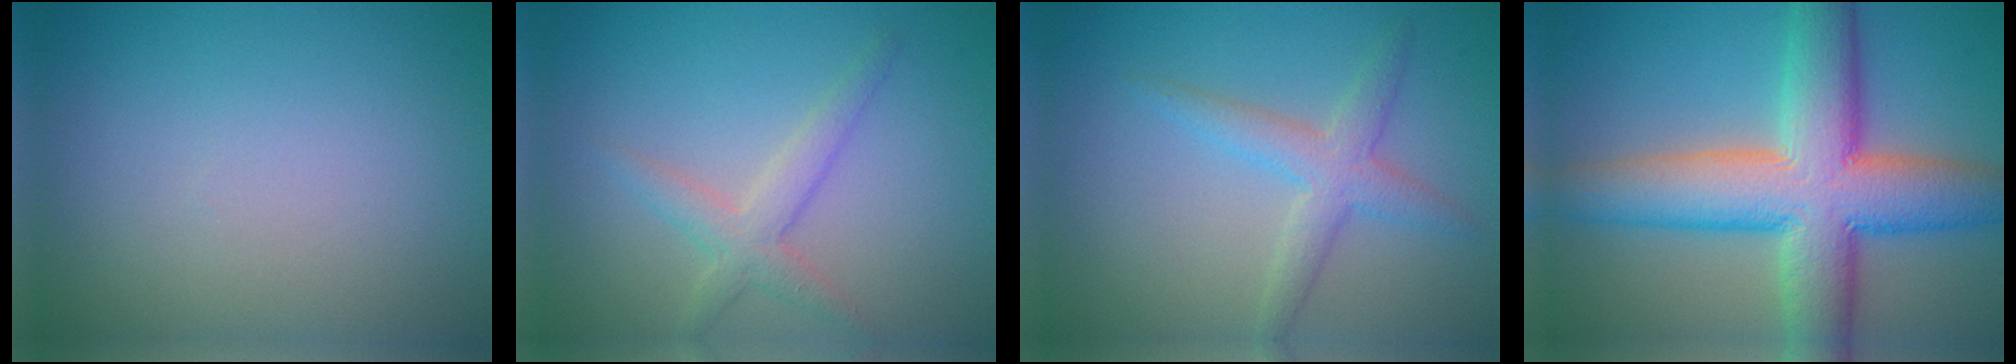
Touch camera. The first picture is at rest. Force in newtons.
{"total": 2.5, "press": 2.5, "slide": 0.2}
{"total": 2.9, "press": 2.9, "slide": 0.3}
{"total": 11.2, "press": 11.1, "slide": 0.8}